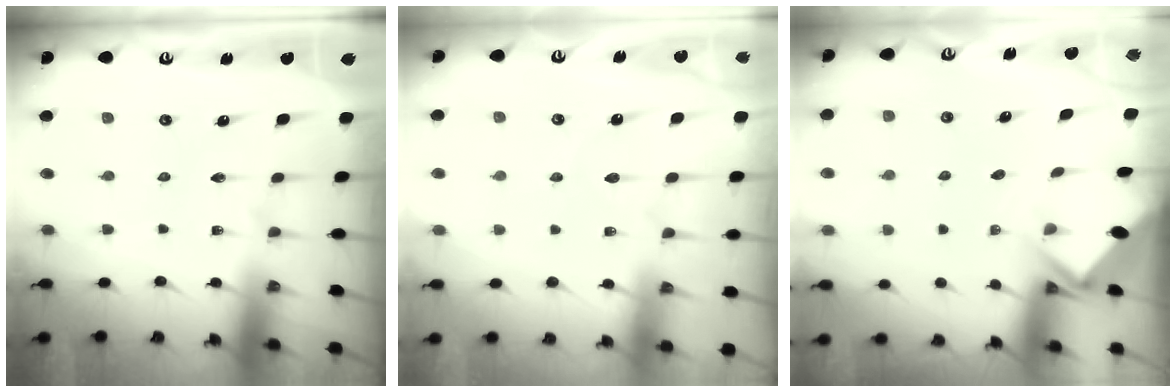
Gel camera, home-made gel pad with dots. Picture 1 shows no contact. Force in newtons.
{"total": 5.2, "press": 5.1, "slide": 0.7}
{"total": 2.7, "press": 2.7, "slide": 0.2}